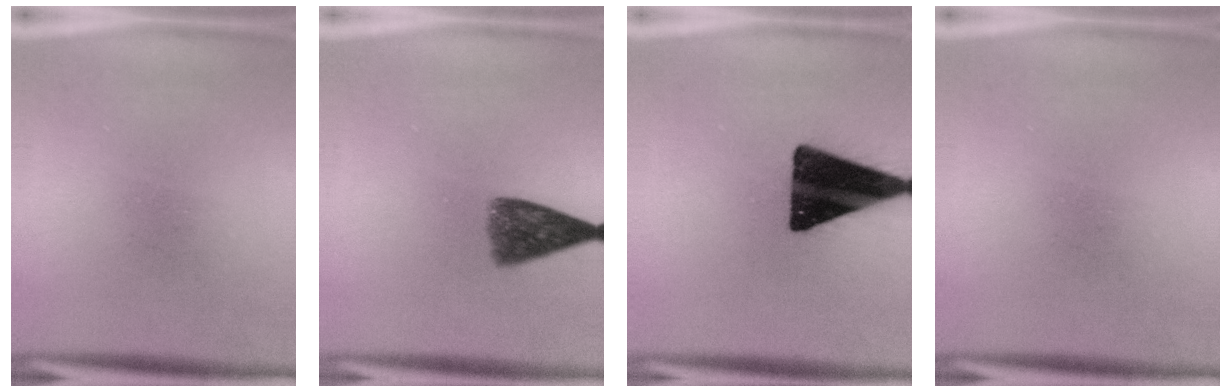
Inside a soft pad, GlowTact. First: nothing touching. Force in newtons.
{"total": 6.6}
{"total": 18.4}
{"total": 0.0}